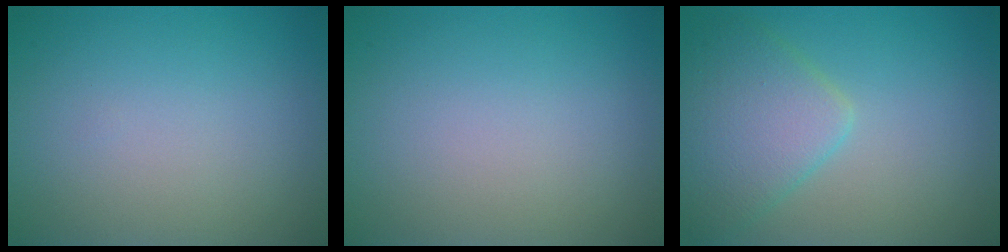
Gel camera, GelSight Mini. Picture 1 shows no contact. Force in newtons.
{"total": 0.0}
{"total": 4.7, "press": 4.7, "slide": 0.2}